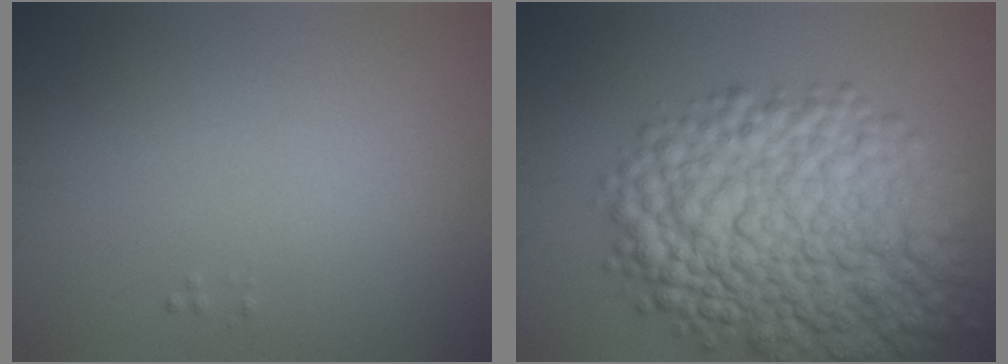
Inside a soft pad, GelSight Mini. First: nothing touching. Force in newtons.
{"total": 12.7, "press": 12.7, "slide": 0.3}